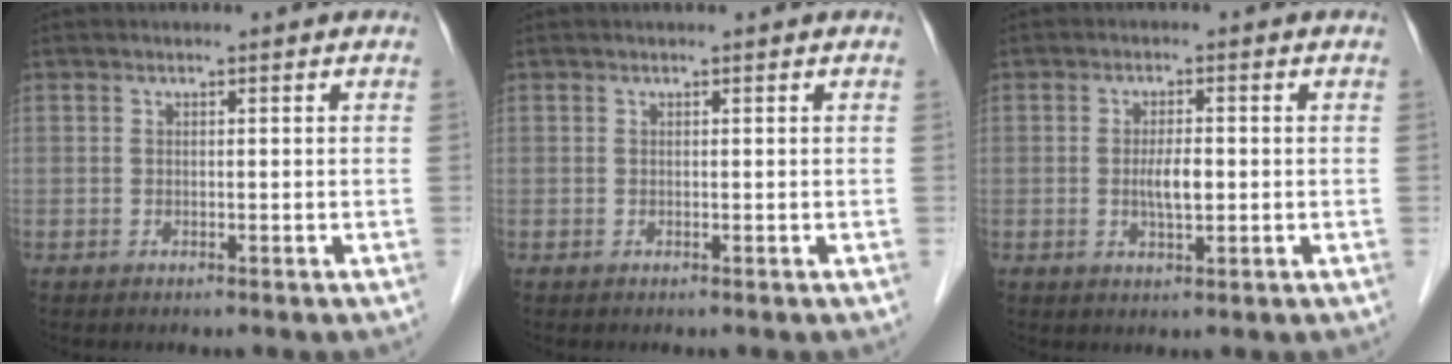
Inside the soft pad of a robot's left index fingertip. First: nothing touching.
{"total": 0.0}
{"total": 3.3, "force": [-0.5, 0.9, 3.1], "torque": [-0.063, -0.005, -0.006]}